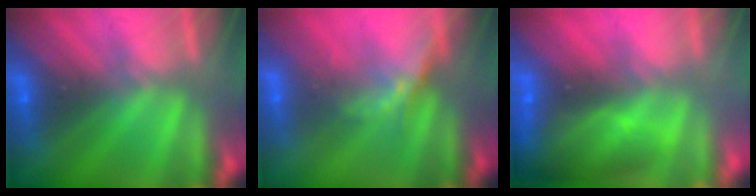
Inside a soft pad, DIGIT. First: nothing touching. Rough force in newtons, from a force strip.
{"total": 2.0}
{"total": 10.3}